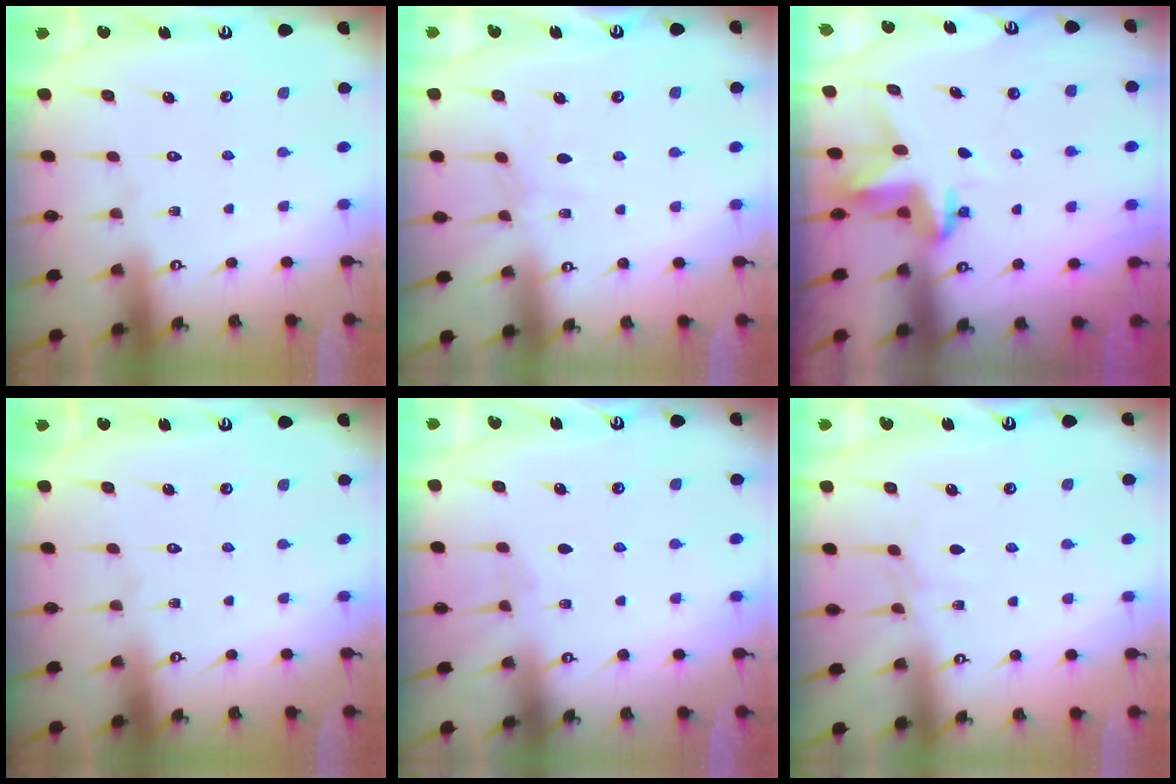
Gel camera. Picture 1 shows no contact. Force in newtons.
{"total": 4.2, "press": 4.1, "slide": 0.6}
{"total": 3.9, "press": 3.8, "slide": 0.3}
{"total": 0.0}
{"total": 2.1, "press": 2.1, "slide": 0.3}
{"total": 3.2, "press": 3.2, "slide": 0.4}